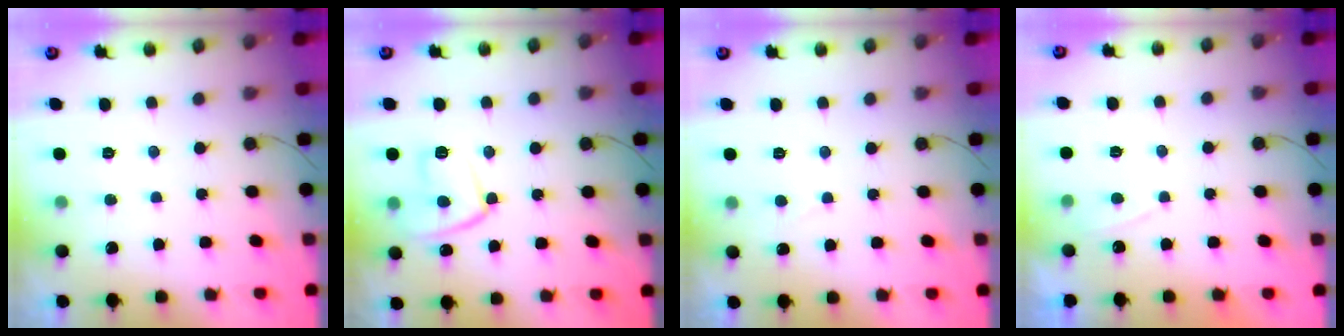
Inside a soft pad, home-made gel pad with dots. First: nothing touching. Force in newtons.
{"total": 11.8, "press": 11.8, "slide": 1.0}
{"total": 1.0, "press": 1.0, "slide": 0.2}
{"total": 1.3, "press": 1.1, "slide": 0.6}